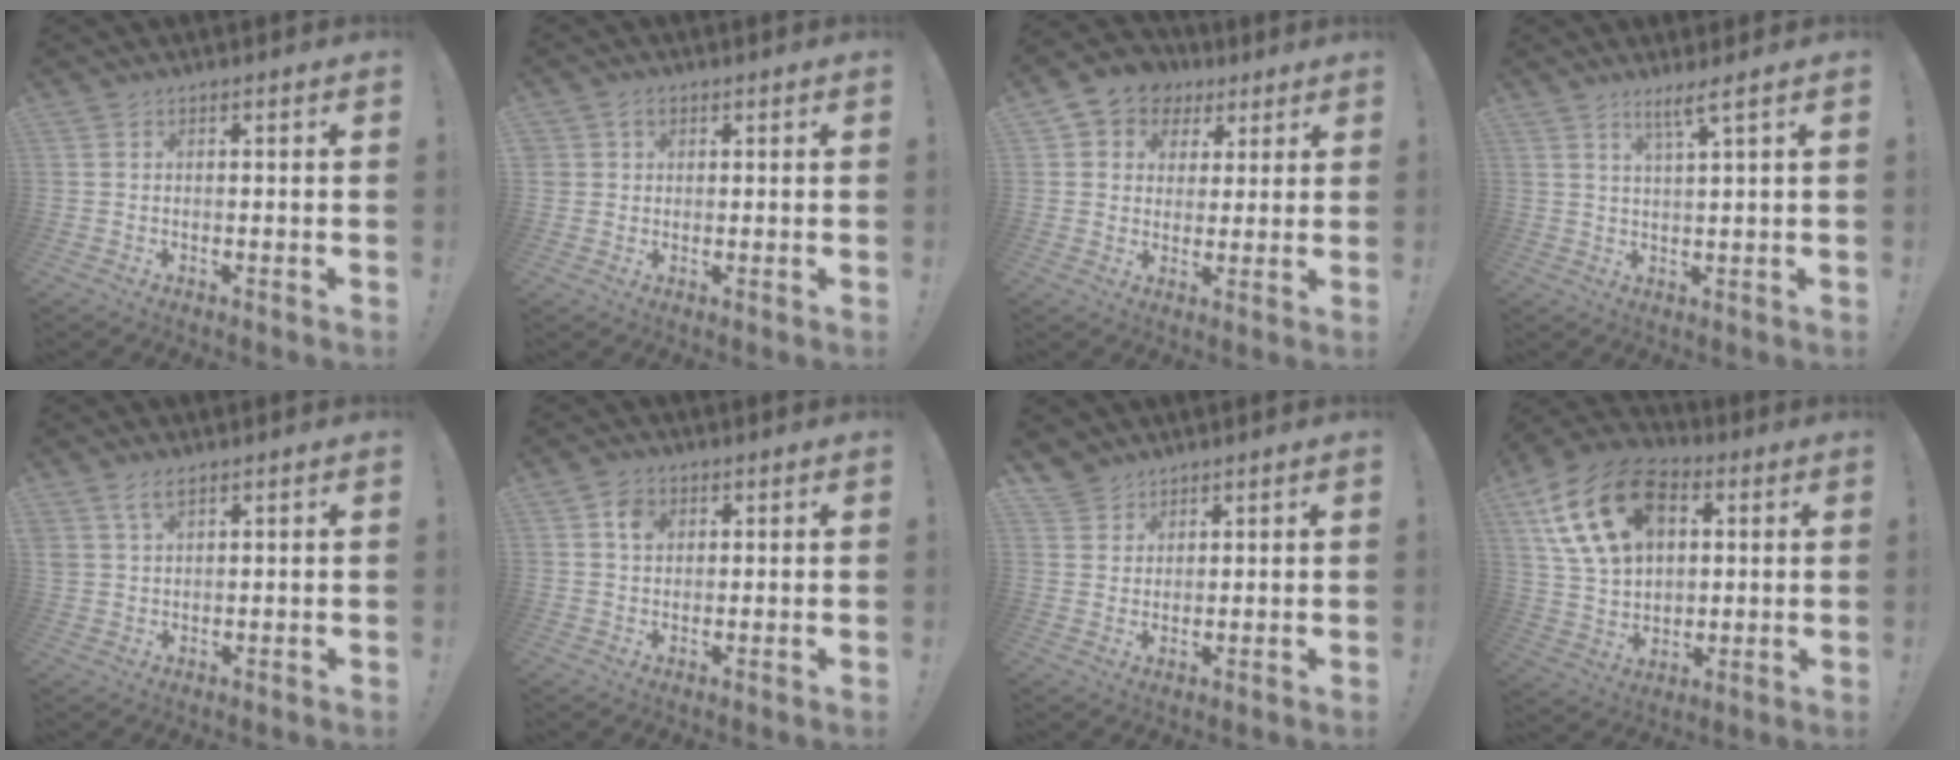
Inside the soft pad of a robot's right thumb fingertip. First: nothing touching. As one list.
[{"total": 2.9, "force": [1.4, 2.4, 0.7], "torque": [-0.015, -0.001, 0.027]}, {"total": 7.9, "force": [3.1, 7.0, 2.0], "torque": [-0.024, -0.016, 0.065]}, {"total": 4.4, "force": [2.9, -0.3, 3.2], "torque": [-0.055, -0.014, 0.045]}, {"total": 4.1, "force": [2.5, 2.0, 2.5], "torque": [-0.049, -0.005, 0.049]}, {"total": 4.5, "force": [1.8, 3.6, 2.2], "torque": [-0.021, -0.006, 0.028]}, {"total": 4.1, "force": [3.5, 2.3, 0.3], "torque": [-0.007, -0.024, 0.066]}, {"total": 20.8, "force": [8.0, 14.3, 12.8], "torque": [-0.224, -0.018, 0.152]}]